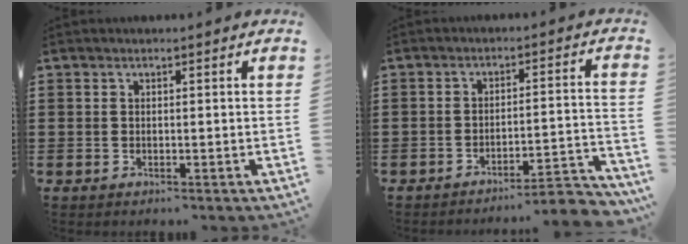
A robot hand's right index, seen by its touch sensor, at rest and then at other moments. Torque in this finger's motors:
{"motor_torque": [0.93, -0.79, 0.15, 0.02]}